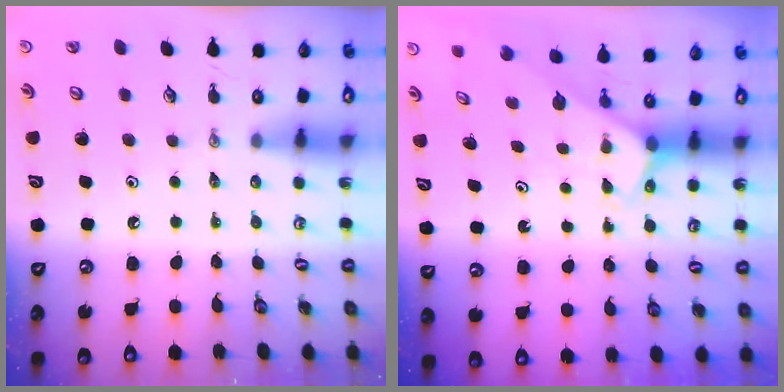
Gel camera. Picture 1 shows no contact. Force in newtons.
{"total": 2.2, "press": 2.2, "slide": 0.1}